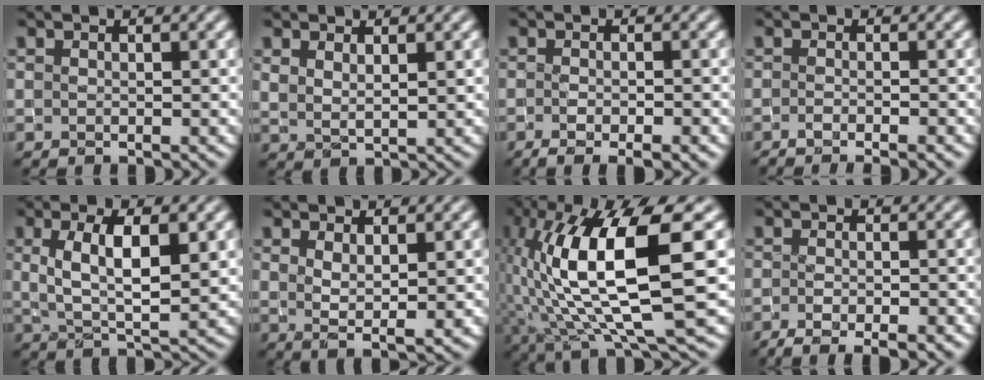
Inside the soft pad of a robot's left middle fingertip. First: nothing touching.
{"total": 1.7, "force": [1.4, 0.5, 0.8], "torque": [-0.018, -0.002, 0.031]}
{"total": 3.7, "force": [-2.1, 1.0, 2.8], "torque": [-0.042, -0.003, -0.027]}
{"total": 3.0, "force": [-2.0, 0.7, 2.2], "torque": [-0.031, 0.001, -0.033]}
{"total": 6.0, "force": [1.4, 2.3, 5.3], "torque": [-0.098, 0.004, 0.030]}
{"total": 2.4, "force": [1.1, 0.7, 2.0], "torque": [-0.038, -0.008, 0.027]}
{"total": 12.9, "force": [1.5, 3.7, 12.3], "torque": [-0.228, 0.004, 0.034]}
{"total": 4.7, "force": [-2.9, 1.3, 3.5], "torque": [-0.045, -0.003, -0.038]}